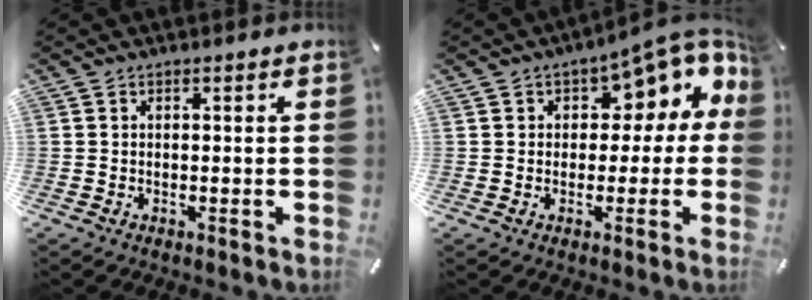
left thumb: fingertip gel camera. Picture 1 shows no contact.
{"total": 9.1, "force": [5.1, 5.5, 5.2], "torque": [-0.062, -0.036, 0.087]}